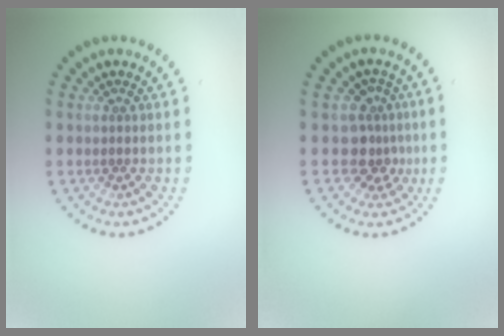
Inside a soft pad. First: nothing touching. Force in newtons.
{"total": 2.7, "press": 2.1, "slide": 1.8}